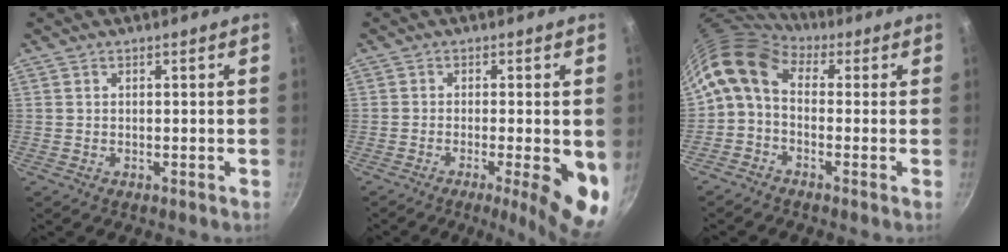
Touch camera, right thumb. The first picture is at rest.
{"total": 10.1, "force": [-2.7, 2.2, 9.4], "torque": [-0.121, 0.001, -0.036]}
{"total": 9.3, "force": [0.7, 6.4, 6.8], "torque": [-0.128, 0.028, -0.009]}